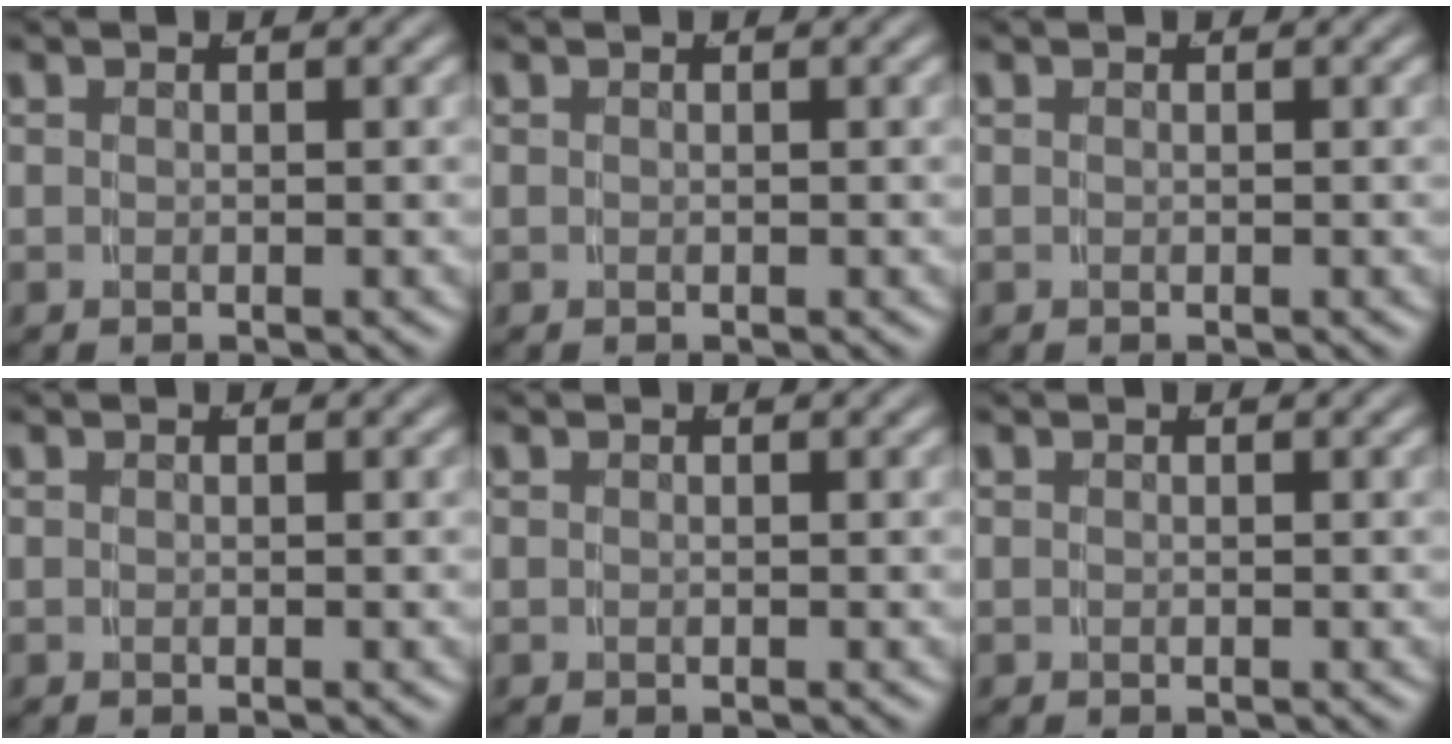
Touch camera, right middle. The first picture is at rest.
{"total": 0.0}
{"total": 0.0}
{"total": 0.0}
{"total": 0.0}
{"total": 0.0}